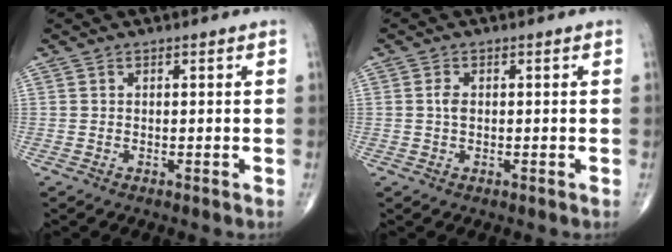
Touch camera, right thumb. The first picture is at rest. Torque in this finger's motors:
{"motor_torque": [0.49, 0.70, 0.17, -0.08, 0.00]}